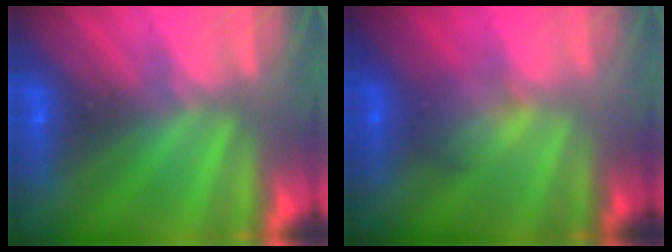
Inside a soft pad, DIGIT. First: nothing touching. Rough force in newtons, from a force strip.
{"total": 2.0}